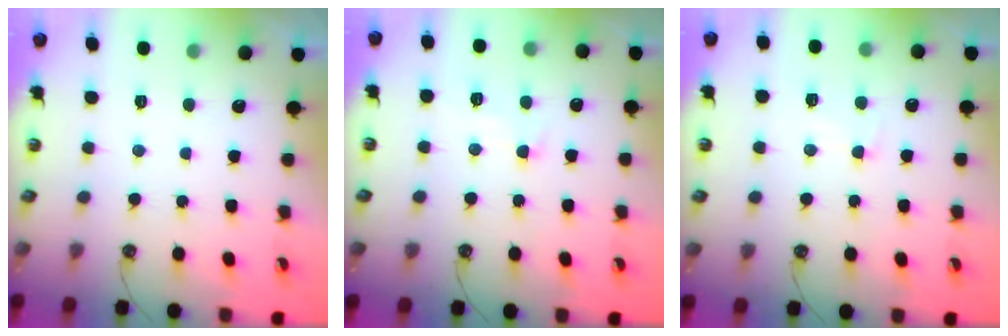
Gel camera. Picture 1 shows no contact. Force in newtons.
{"total": 2.1, "press": 2.0, "slide": 0.4}
{"total": 0.9, "press": 0.5, "slide": 0.8}